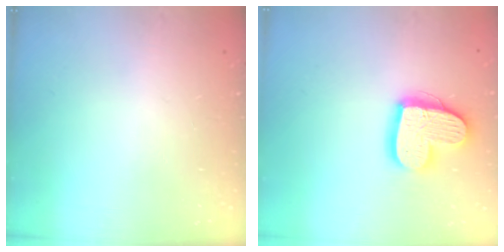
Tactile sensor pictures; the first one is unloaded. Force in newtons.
{"total": 16.1, "press": 16.1, "slide": 1.3}